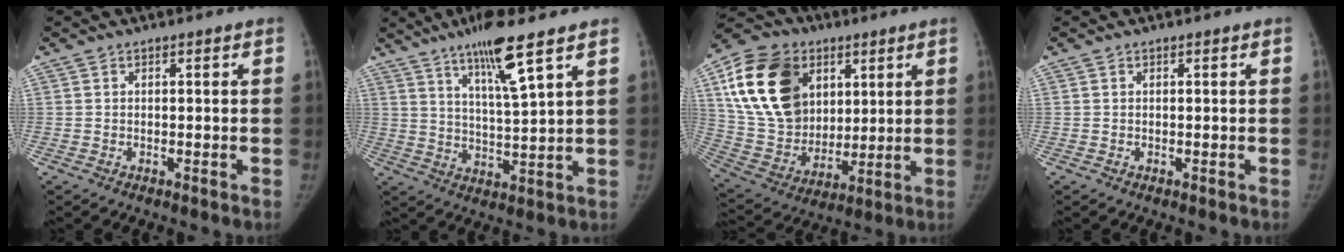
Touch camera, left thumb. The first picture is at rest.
{"total": 10.7, "force": [6.6, 0.6, 8.4], "torque": [-0.147, -0.040, 0.120]}
{"total": 23.5, "force": [8.1, 17.5, 13.6], "torque": [-0.238, -0.010, 0.153]}
{"total": 0.0}